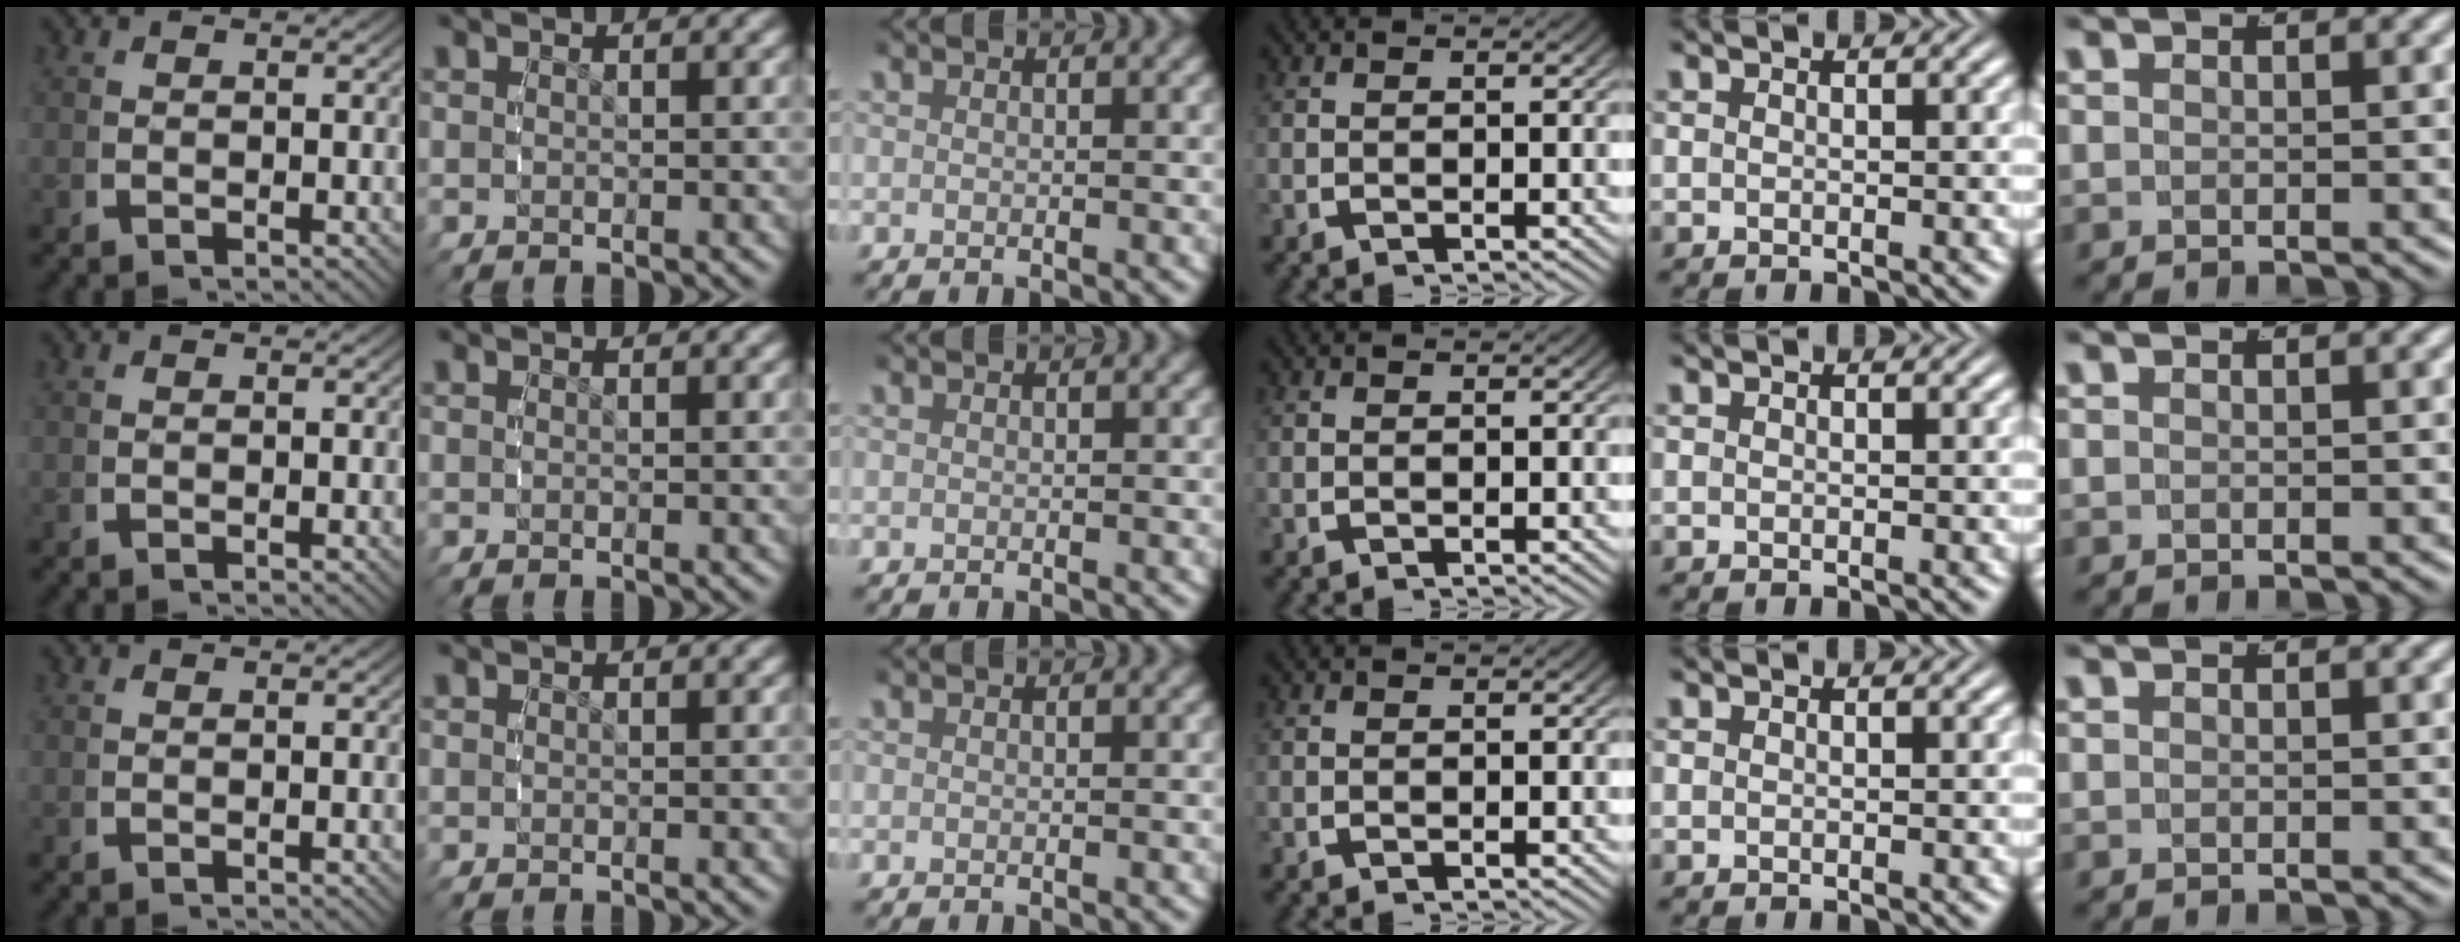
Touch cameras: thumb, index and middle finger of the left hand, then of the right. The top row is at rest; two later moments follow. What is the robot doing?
{"motion": "reach", "object": "backpack"}